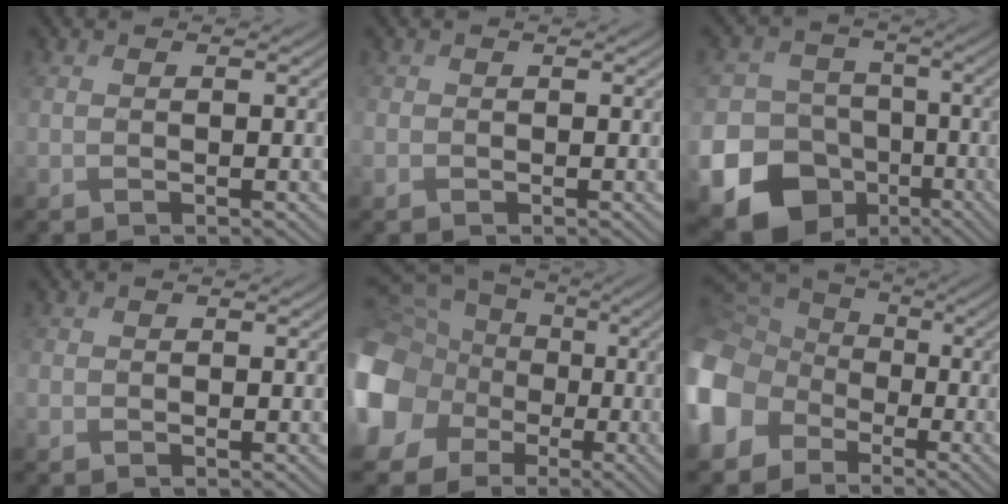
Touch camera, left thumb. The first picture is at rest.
{"total": 0.9, "force": [-0.2, 0.8, 0.1], "torque": [-0.004, -0.004, -0.010]}
{"total": 21.2, "force": [-9.6, 18.0, 5.8], "torque": [-0.181, -0.079, -0.151]}
{"total": 0.6, "force": [-0.1, 0.6, 0.1], "torque": [-0.002, -0.002, -0.004]}
{"total": 17.3, "force": [-1.9, 15.3, 8.0], "torque": [-0.231, -0.020, -0.071]}
{"total": 14.8, "force": [-4.7, 11.9, 7.5], "torque": [-0.241, -0.036, -0.107]}